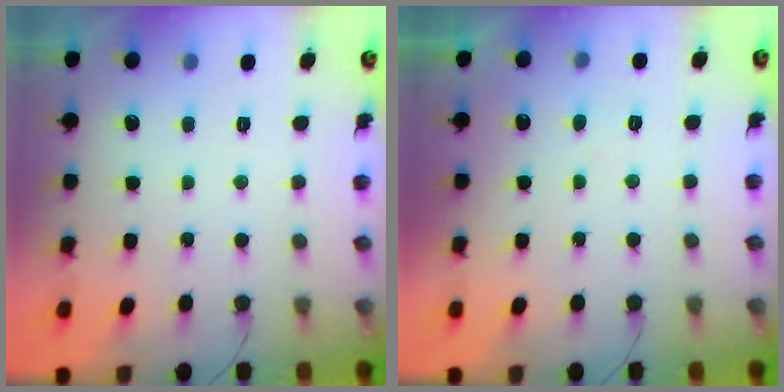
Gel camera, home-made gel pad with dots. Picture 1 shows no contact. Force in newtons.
{"total": 3.2, "press": 3.2, "slide": 0.3}